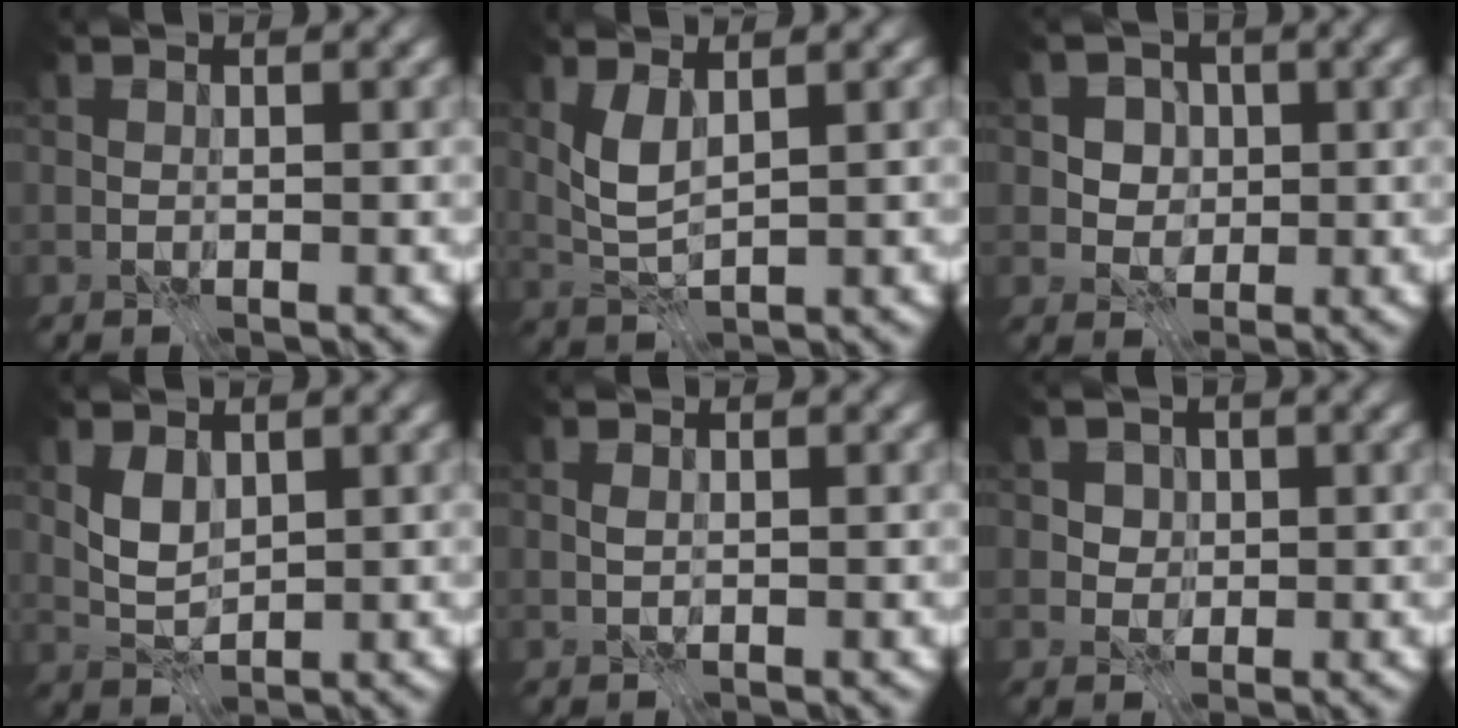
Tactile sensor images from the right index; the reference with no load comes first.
{"total": 2.8, "force": [1.1, 1.0, 2.4], "torque": [-0.059, -0.004, 0.027]}
{"total": 3.5, "force": [0.9, 2.9, 1.6], "torque": [-0.018, 0.005, 0.007]}
{"total": 2.6, "force": [0.9, 1.6, 1.8], "torque": [-0.043, -0.004, 0.022]}
{"total": 0.6, "force": [0.1, 0.2, 0.5], "torque": [-0.013, 0.001, 0.003]}
{"total": 2.2, "force": [0.8, 1.8, 0.8], "torque": [-0.013, 0.002, 0.017]}